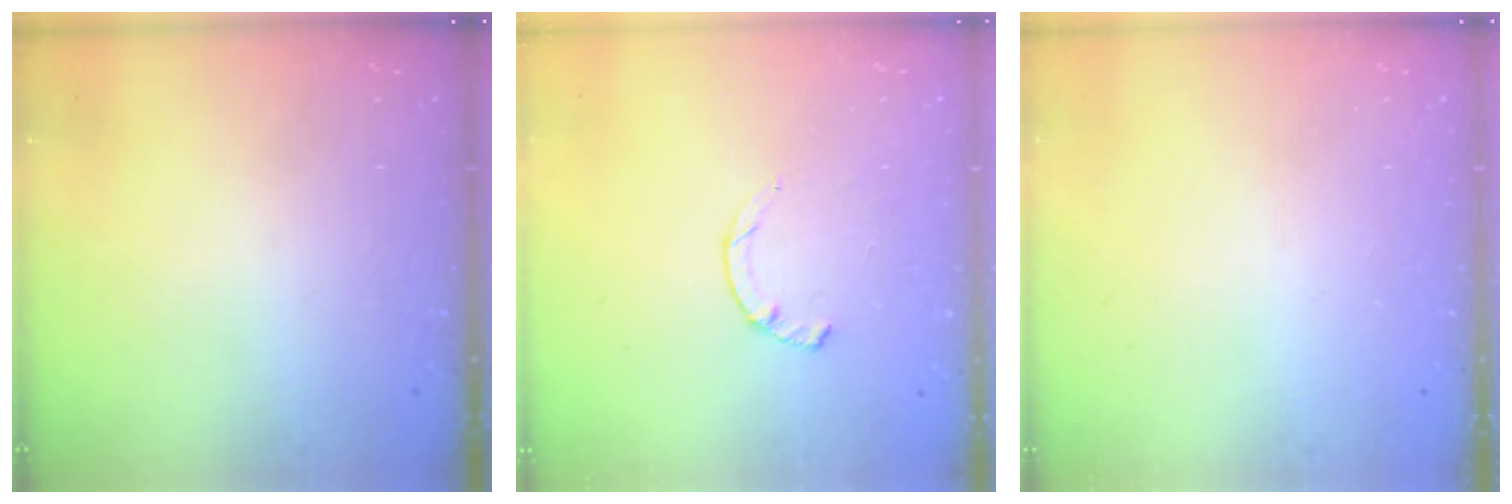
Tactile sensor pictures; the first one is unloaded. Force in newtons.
{"total": 2.3, "press": 2.3, "slide": 0.4}
{"total": 0.0}